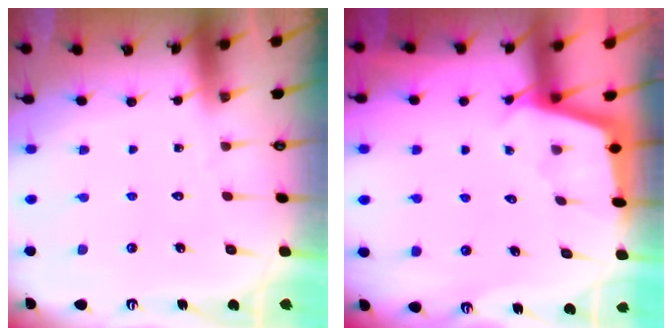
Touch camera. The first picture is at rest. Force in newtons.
{"total": 2.5, "press": 2.5, "slide": 0.2}